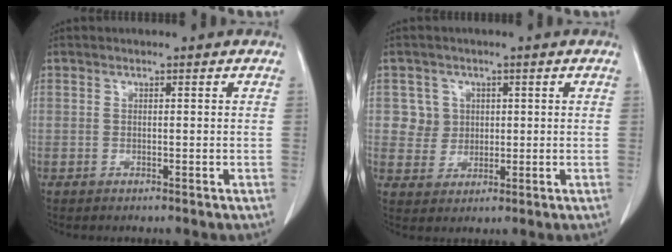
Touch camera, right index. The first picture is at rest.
{"total": 4.3, "force": [1.2, 4.1, 0.0], "torque": [0.010, 0.010, 0.025]}